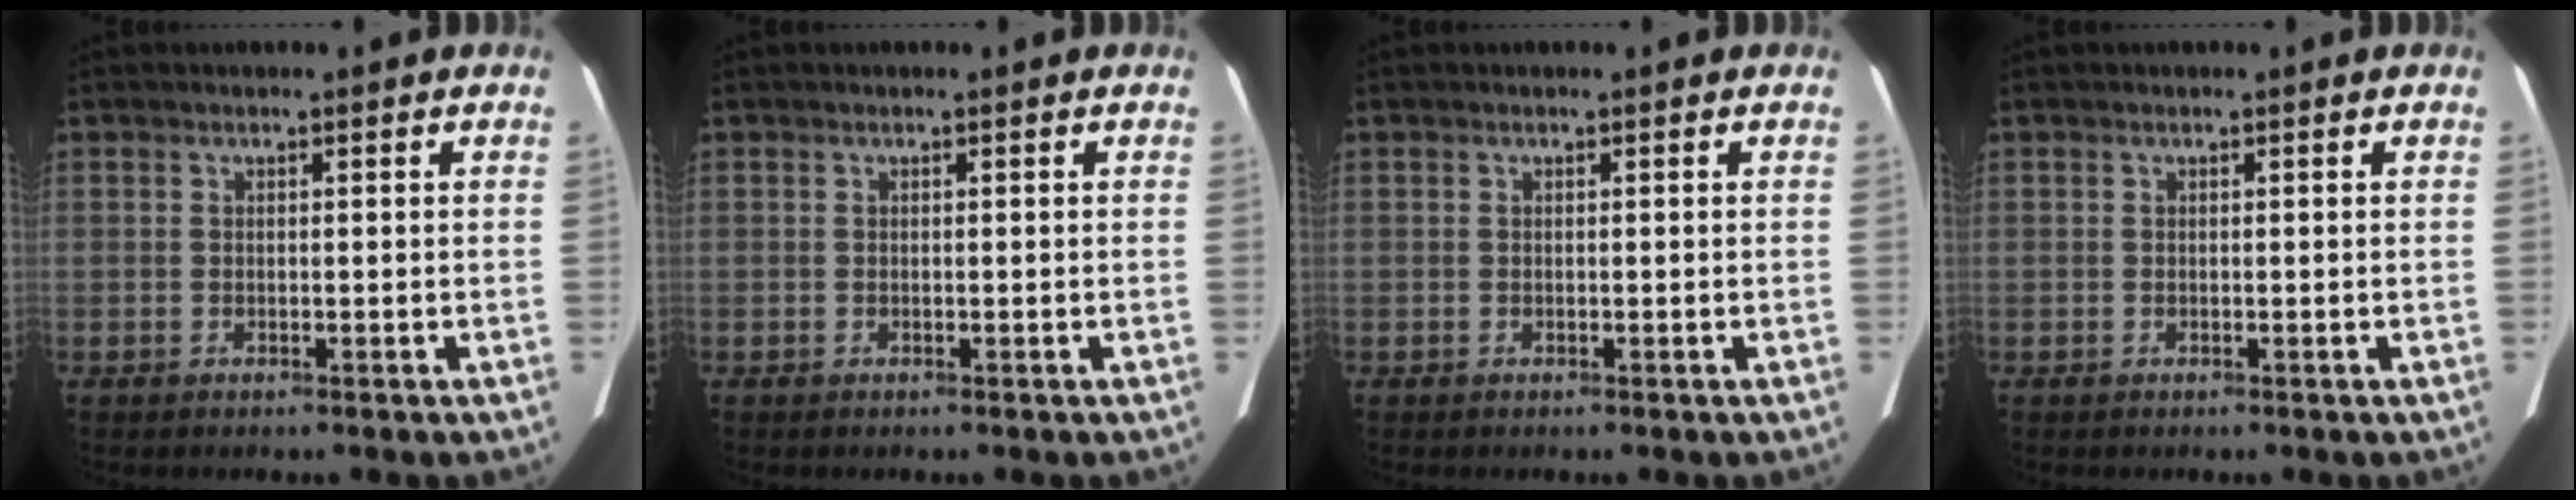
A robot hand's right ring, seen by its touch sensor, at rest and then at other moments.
{"total": 0.0}
{"total": 0.0}
{"total": 0.0}